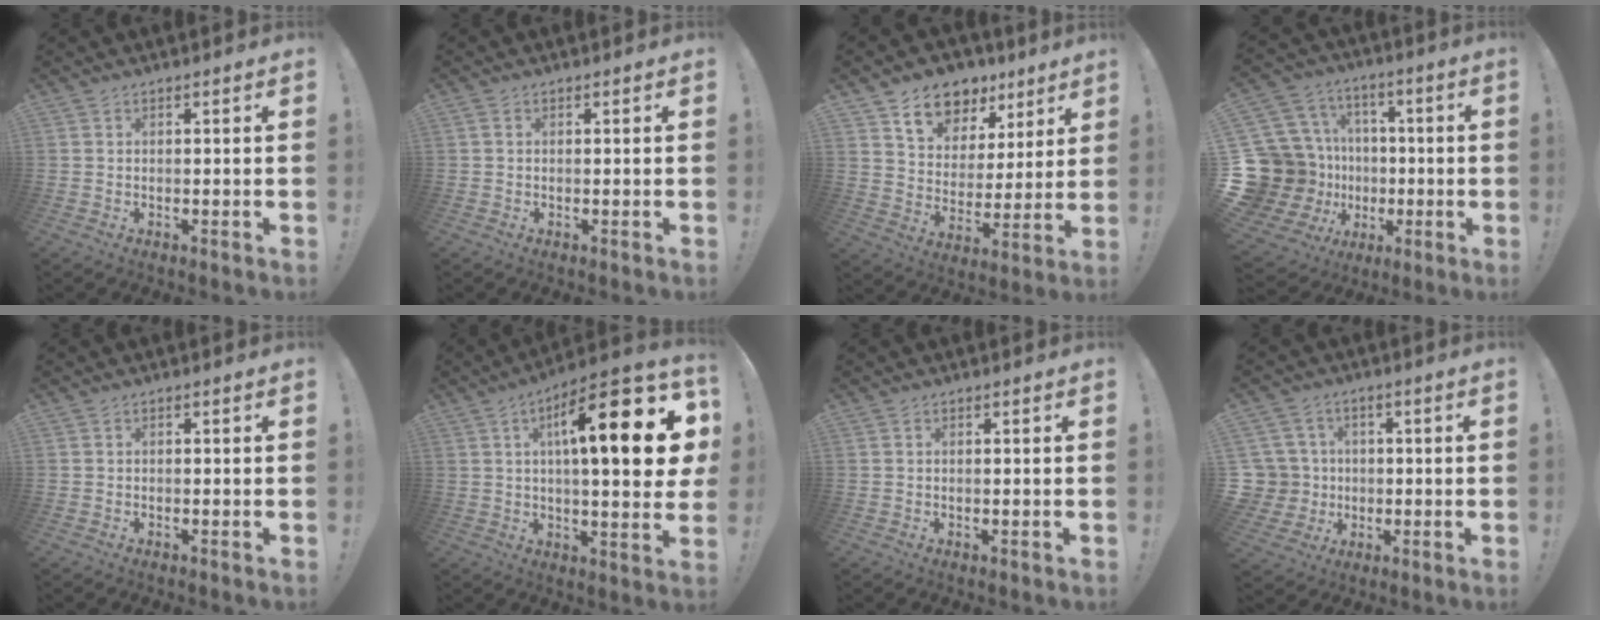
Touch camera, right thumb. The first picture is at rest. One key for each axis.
{"total": 0.5, "fx": 0.0, "fy": 0.3, "fz": 0.5, "tx": -0.011, "ty": 0.002, "tz": -0.001}
{"total": 12.2, "fx": 8.3, "fy": 8.1, "fz": 3.9, "tx": -0.064, "ty": -0.053, "tz": 0.156}
{"total": 23.0, "fx": -2.3, "fy": 20.2, "fz": 10.8, "tx": -0.225, "ty": -0.004, "tz": 0.032}
{"total": 0.0}
{"total": 21.5, "fx": 5.8, "fy": 5.1, "fz": 20.1, "tx": -0.306, "ty": -0.024, "tz": 0.078}
{"total": 0.6, "fx": 0.5, "fy": 0.2, "fz": 0.3, "tx": -0.002, "ty": 0.000, "tz": 0.008}
{"total": 8.6, "fx": 0.4, "fy": 8.4, "fz": 1.9, "tx": -0.047, "ty": 0.003, "tz": 0.020}